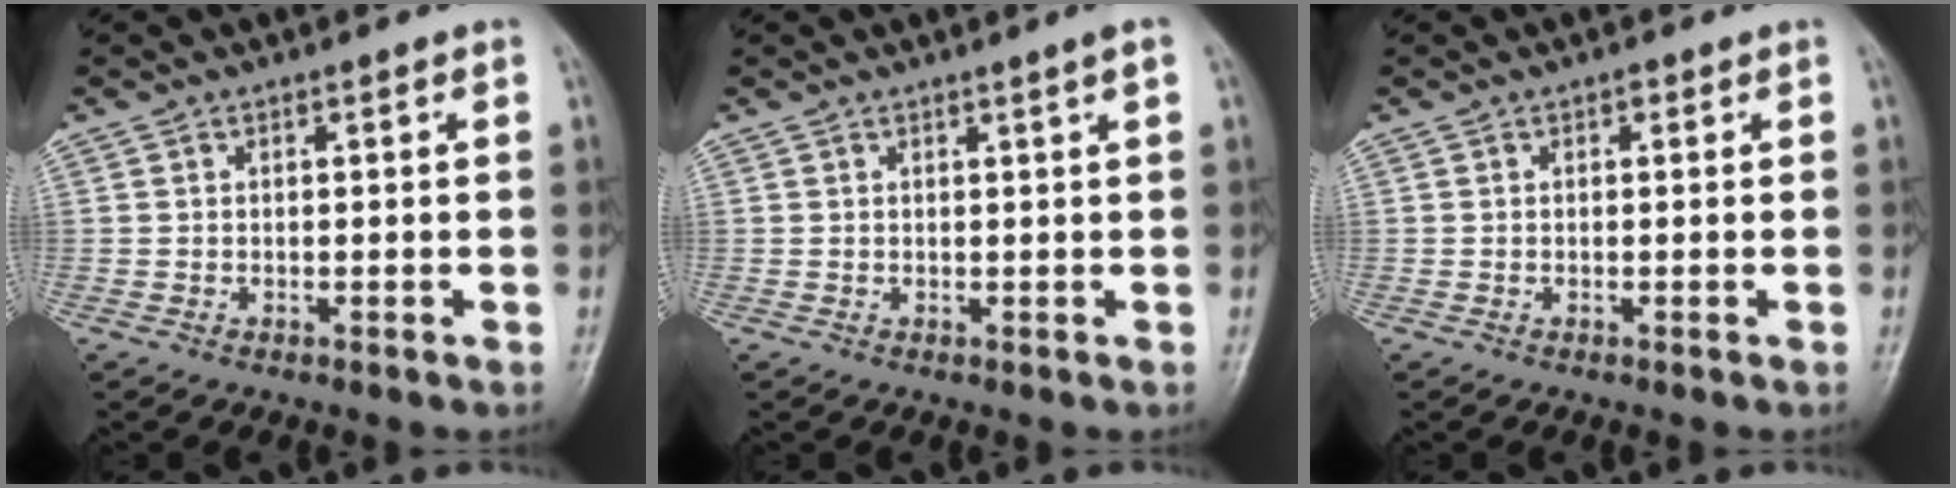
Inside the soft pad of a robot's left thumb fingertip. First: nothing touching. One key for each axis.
{"total": 1.4, "fx": 0.7, "fy": -0.5, "fz": 1.1, "tx": -0.020, "ty": -0.002, "tz": 0.010}
{"total": 0.7, "fx": 0.2, "fy": 0.4, "fz": 0.5, "tx": -0.002, "ty": 0.003, "tz": -0.001}